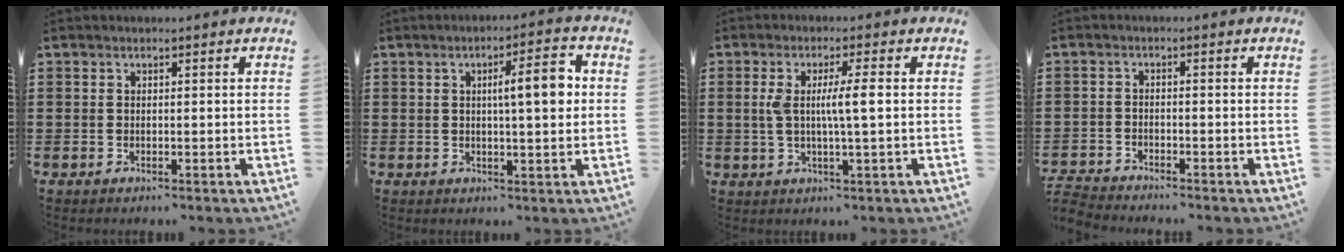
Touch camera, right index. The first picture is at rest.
{"total": 6.4, "force": [1.1, 1.2, 6.2], "torque": [-0.101, -0.001, 0.012]}
{"total": 5.4, "force": [0.3, 0.4, 5.4], "torque": [-0.107, -0.007, -0.001]}
{"total": 2.4, "force": [-2.4, 0.1, -0.1], "torque": [-0.003, 0.000, -0.051]}